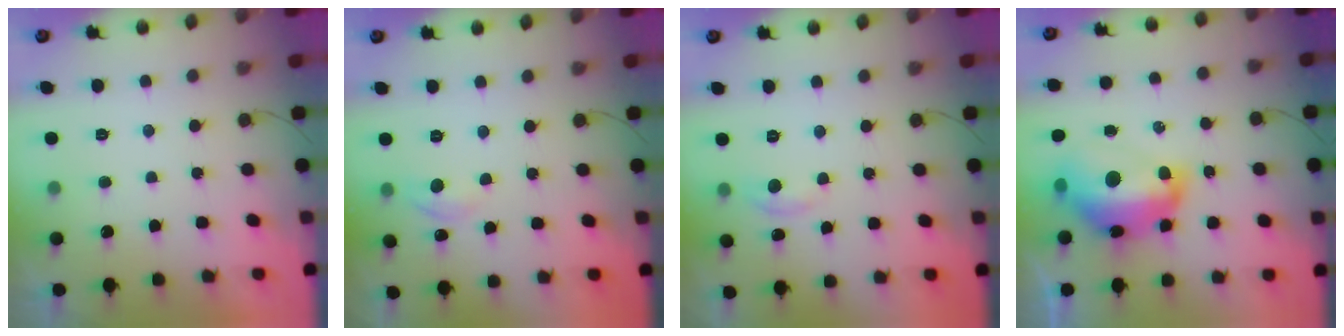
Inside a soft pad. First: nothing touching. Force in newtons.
{"total": 4.7, "press": 4.7, "slide": 0.7}
{"total": 3.3, "press": 3.3, "slide": 0.5}
{"total": 17.3, "press": 17.2, "slide": 1.8}